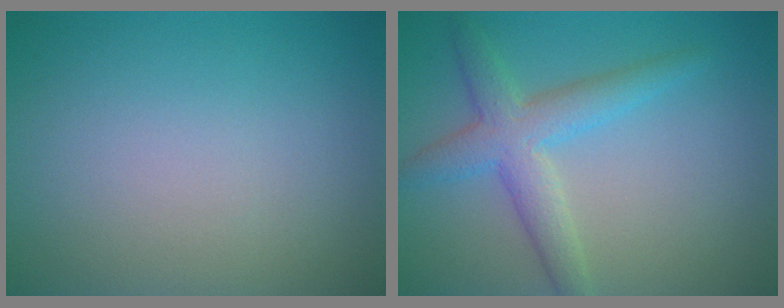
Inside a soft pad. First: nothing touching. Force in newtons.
{"total": 4.2, "press": 4.2, "slide": 0.1}